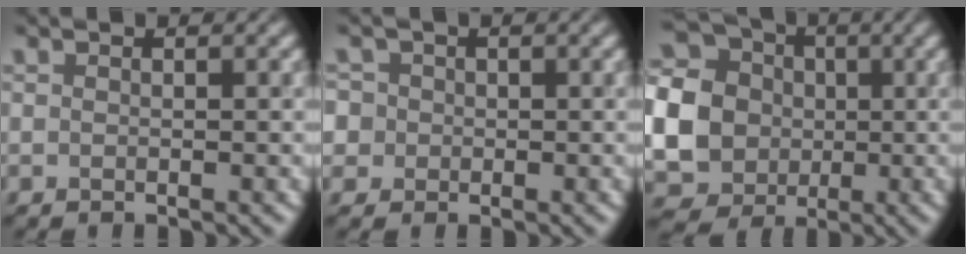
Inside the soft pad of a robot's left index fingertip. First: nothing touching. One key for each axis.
{"total": 4.4, "fx": 0.9, "fy": 4.0, "fz": 1.5, "tx": -0.024, "ty": 0.034, "tz": -0.006}
{"total": 18.8, "fx": -0.2, "fy": 17.6, "fz": 6.5, "tx": -0.210, "ty": 0.006, "tz": -0.042}